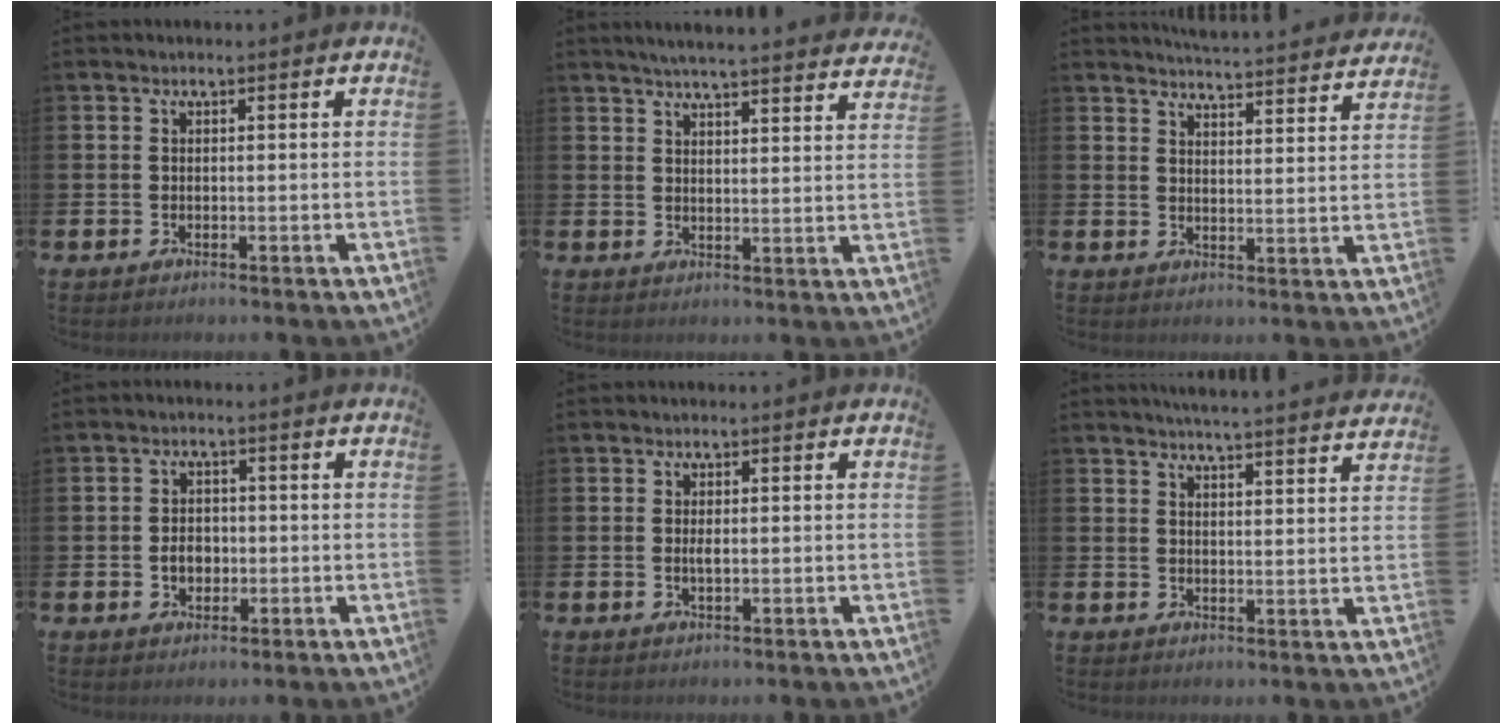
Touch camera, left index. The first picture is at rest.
{"total": 5.0, "force": [4.9, -0.4, 1.1], "torque": [-0.032, -0.027, 0.086]}
{"total": 5.2, "force": [5.2, -0.1, 0.3], "torque": [-0.010, -0.041, 0.090]}
{"total": 2.9, "force": [-0.5, 2.3, 1.8], "torque": [-0.021, -0.001, -0.017]}
{"total": 1.0, "force": [0.1, 0.2, 1.0], "torque": [-0.019, 0.001, 0.000]}
{"total": 4.8, "force": [4.8, -0.6, 0.6], "torque": [-0.020, -0.030, 0.083]}